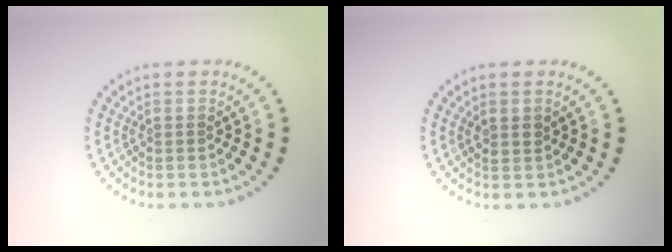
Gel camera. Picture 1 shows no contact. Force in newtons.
{"total": 1.1, "press": 1.0, "slide": 0.5}